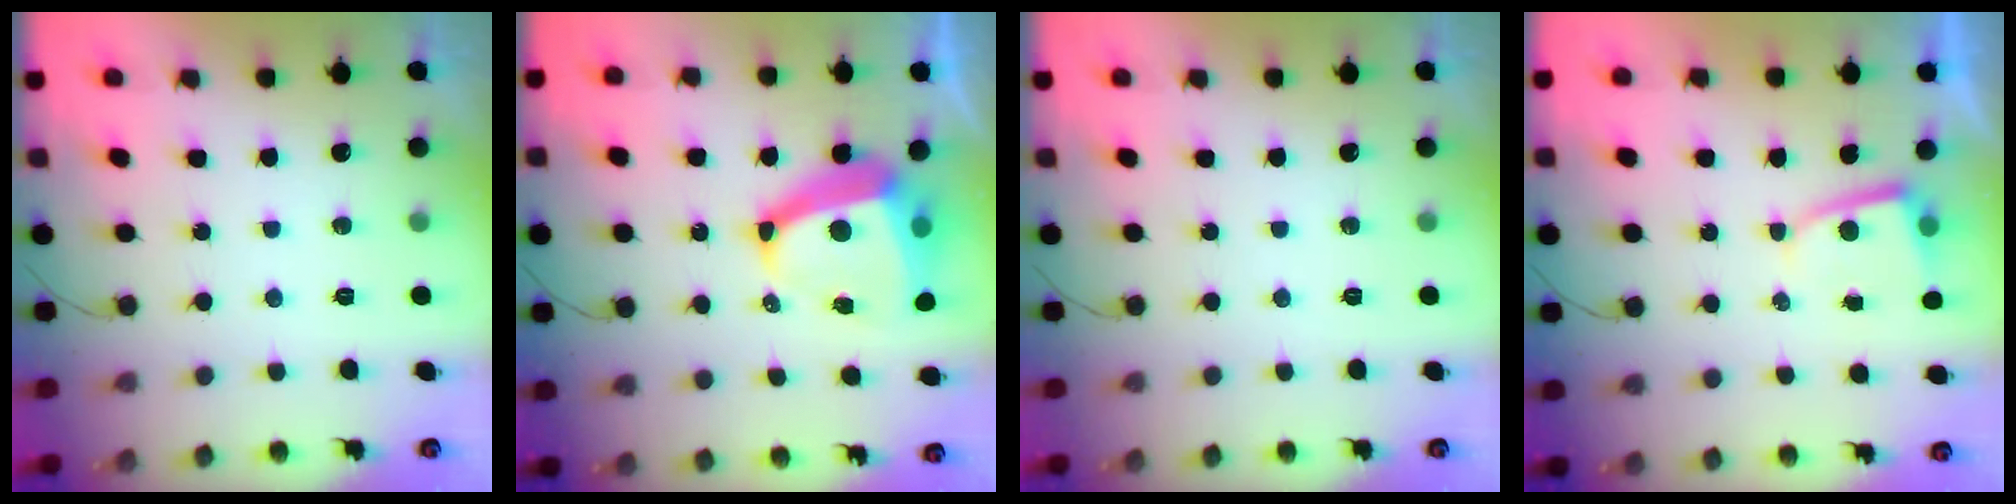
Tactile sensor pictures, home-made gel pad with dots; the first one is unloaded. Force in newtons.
{"total": 11.8, "press": 11.7, "slide": 1.3}
{"total": 0.0}
{"total": 2.6, "press": 2.6, "slide": 0.3}